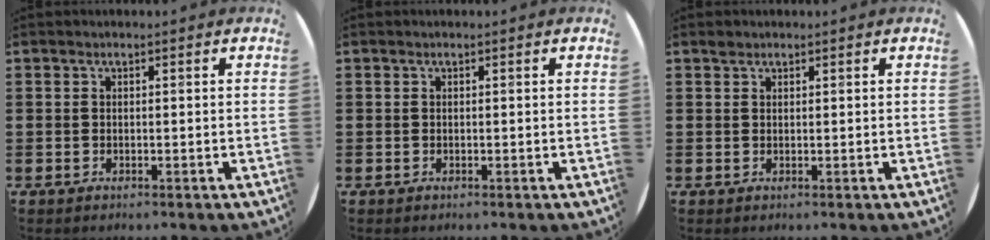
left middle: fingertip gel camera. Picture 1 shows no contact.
{"total": 0.0}
{"total": 0.7, "force": [0.6, 0.3, 0.1], "torque": [0.005, -0.002, 0.011]}